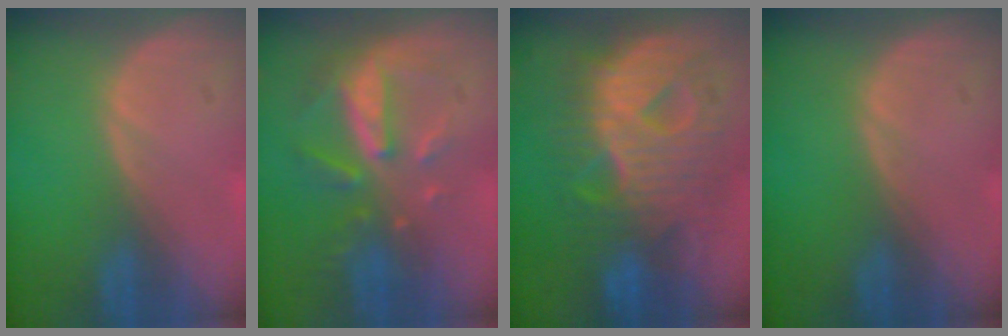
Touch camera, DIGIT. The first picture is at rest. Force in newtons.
{"total": 8.0, "press": 7.2, "slide": 3.3}
{"total": 12.4, "press": 12.4, "slide": 1.4}
{"total": 0.0}